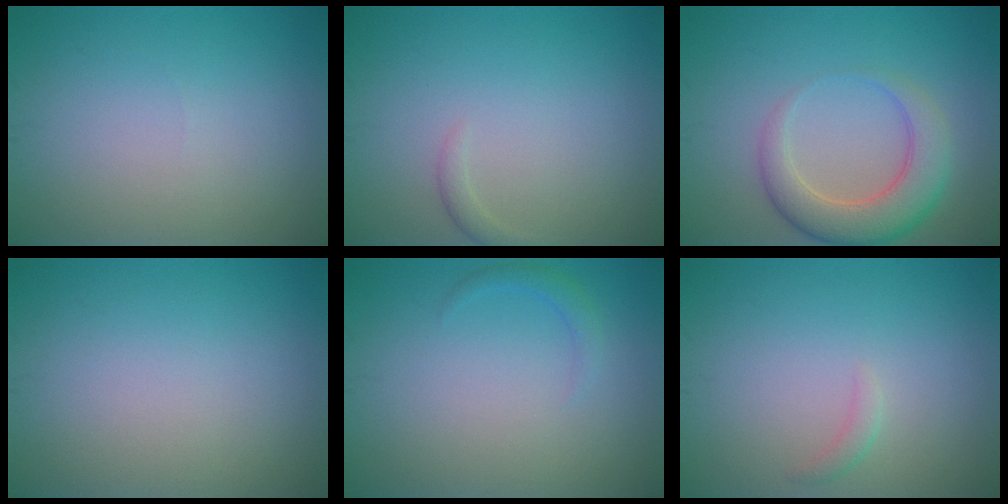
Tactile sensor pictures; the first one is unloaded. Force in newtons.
{"total": 0.9, "press": 0.9, "slide": 0.1}
{"total": 5.3, "press": 5.3, "slide": 0.3}
{"total": 0.0}
{"total": 1.1, "press": 1.1, "slide": 0.1}
{"total": 0.8, "press": 0.8, "slide": 0.1}